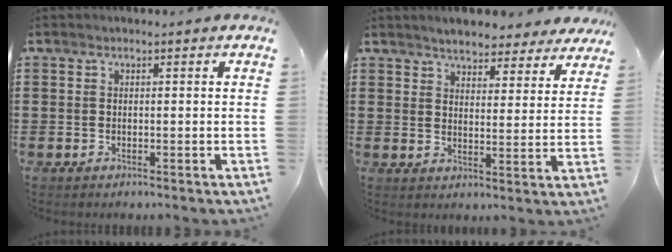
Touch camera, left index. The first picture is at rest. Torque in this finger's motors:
{"motor_torque": [0.62, 0.62, 0.75, 0.11]}